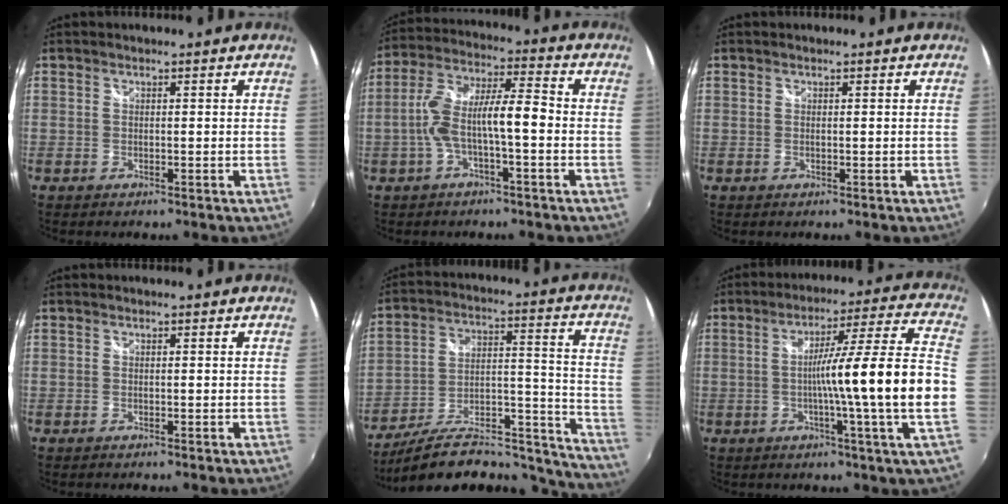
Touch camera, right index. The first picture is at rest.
{"total": 9.4, "force": [-2.6, 1.9, 8.9], "torque": [-0.188, 0.017, -0.040]}
{"total": 0.0}
{"total": 0.6, "force": [-0.5, -0.1, 0.2], "torque": [-0.002, -0.002, -0.009]}
{"total": 24.0, "force": [-20.6, 7.1, 9.9], "torque": [-0.135, 0.022, -0.292]}
{"total": 15.8, "force": [-2.6, -2.4, 15.4], "torque": [-0.213, 0.003, -0.041]}